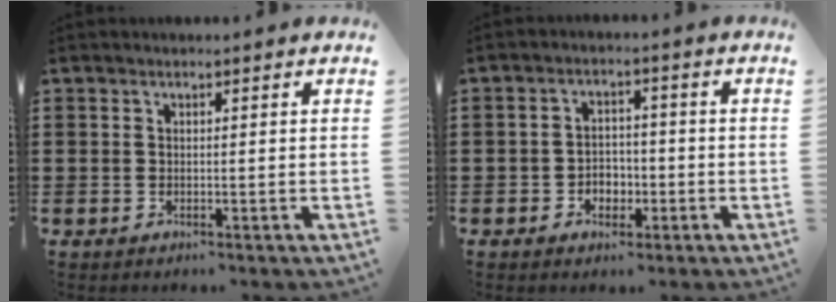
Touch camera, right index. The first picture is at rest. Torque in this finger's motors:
{"motor_torque": [1.38, 0.76, 0.07, 0.04]}